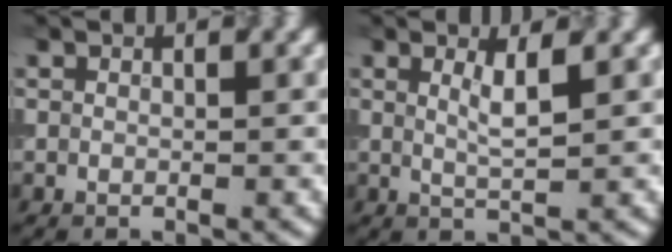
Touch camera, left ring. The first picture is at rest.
{"total": 2.1, "force": [0.8, 0.4, 1.9], "torque": [-0.032, -0.005, 0.012]}